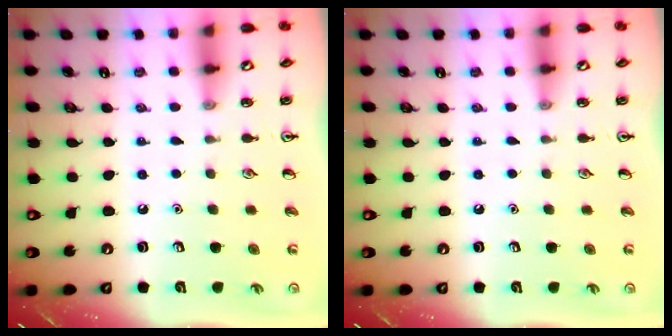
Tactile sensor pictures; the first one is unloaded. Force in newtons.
{"total": 0.0}